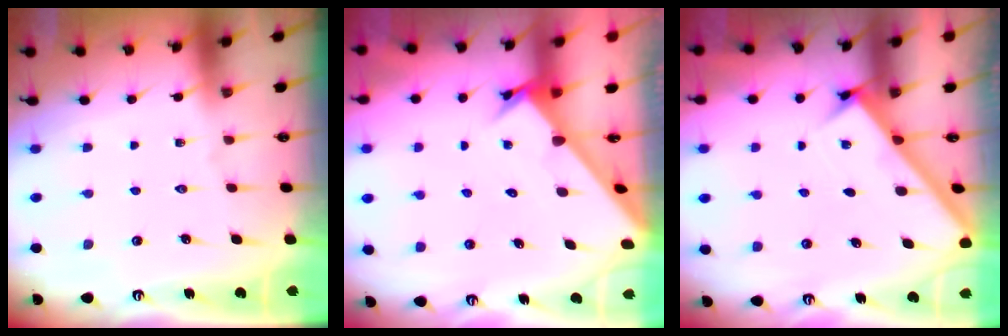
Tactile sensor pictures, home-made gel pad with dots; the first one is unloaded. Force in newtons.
{"total": 2.7, "press": 2.7, "slide": 0.3}
{"total": 2.7, "press": 2.7, "slide": 0.3}